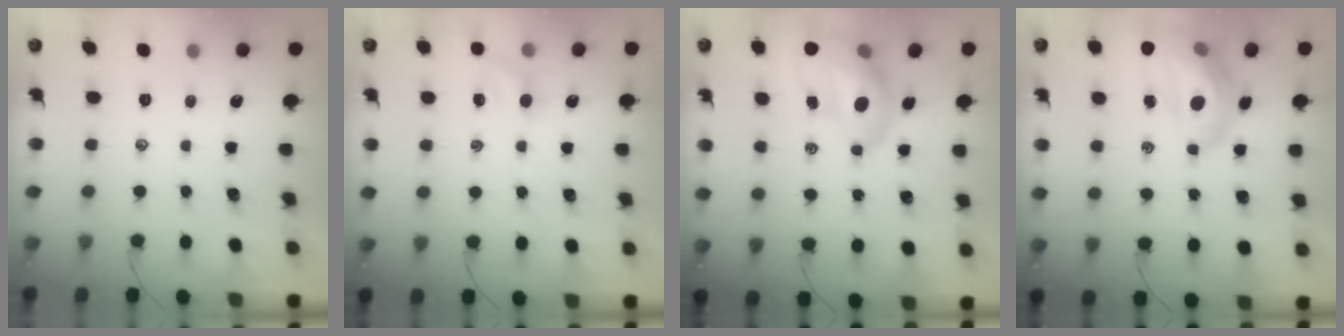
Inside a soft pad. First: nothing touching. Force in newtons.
{"total": 4.2, "press": 4.0, "slide": 1.3}
{"total": 13.4, "press": 12.8, "slide": 3.9}
{"total": 14.2, "press": 13.7, "slide": 3.6}